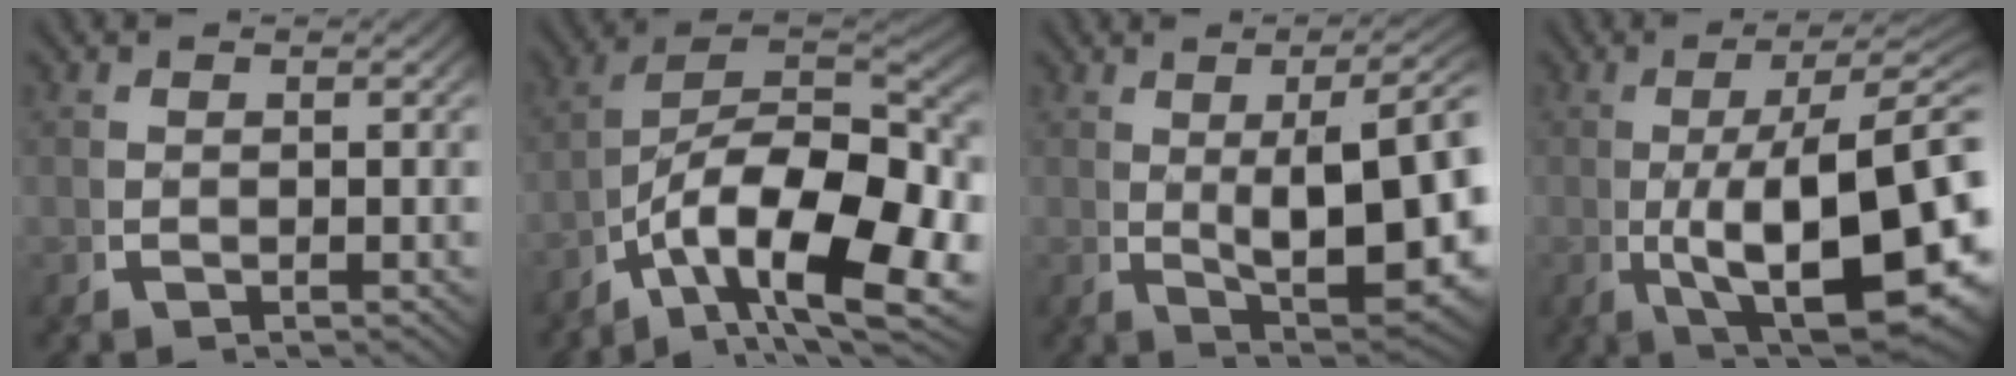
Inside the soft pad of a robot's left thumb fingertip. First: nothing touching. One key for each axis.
{"total": 17.1, "fx": -1.9, "fy": 10.7, "fz": 13.3, "tx": -0.207, "ty": -0.042, "tz": -0.017}
{"total": 11.9, "fx": -0.8, "fy": 5.5, "fz": 10.5, "tx": -0.163, "ty": -0.037, "tz": 0.020}
{"total": 15.9, "fx": -2.7, "fy": 7.9, "fz": 13.6, "tx": -0.249, "ty": -0.067, "tz": 0.004}